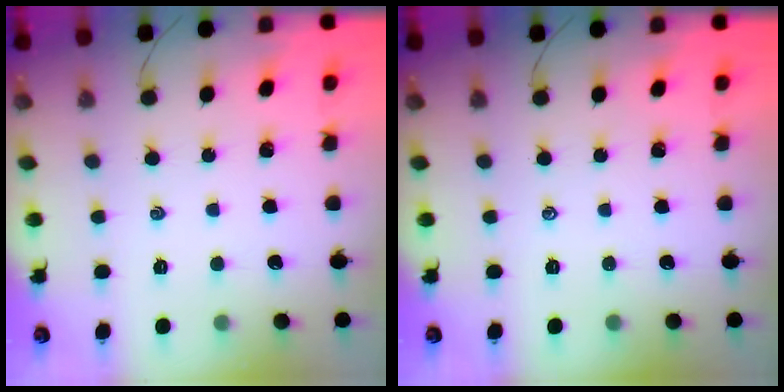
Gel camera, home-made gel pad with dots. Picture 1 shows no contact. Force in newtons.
{"total": 0.0}